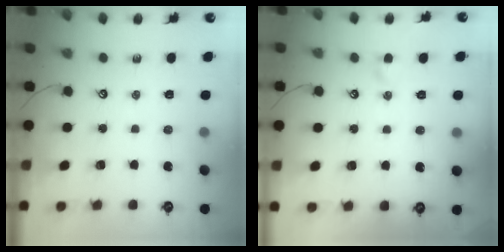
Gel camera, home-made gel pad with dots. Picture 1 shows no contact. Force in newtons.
{"total": 2.9, "press": 2.9, "slide": 0.7}